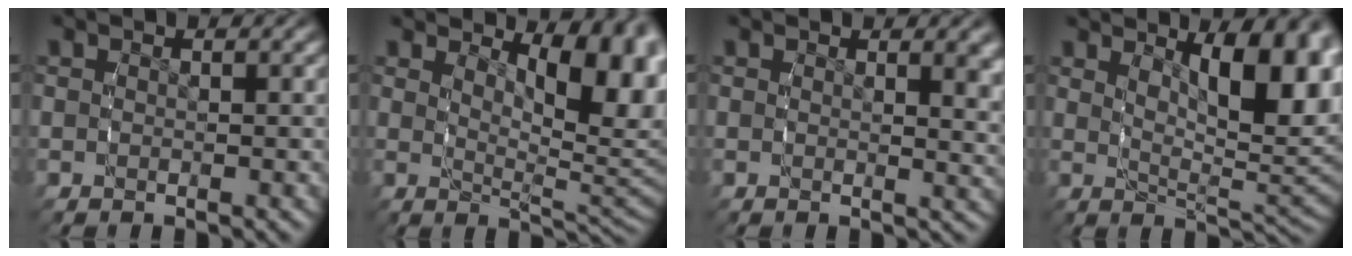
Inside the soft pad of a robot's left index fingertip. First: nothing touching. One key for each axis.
{"total": 7.9, "fx": 2.9, "fy": 2.7, "fz": 6.8, "tx": -0.064, "ty": -0.007, "tz": 0.048}
{"total": 1.6, "fx": 0.9, "fy": 0.0, "fz": 1.4, "tx": -0.018, "ty": -0.004, "tz": 0.012}
{"total": 8.4, "fx": 2.5, "fy": 2.7, "fz": 7.5, "tx": -0.090, "ty": -0.011, "tz": 0.046}